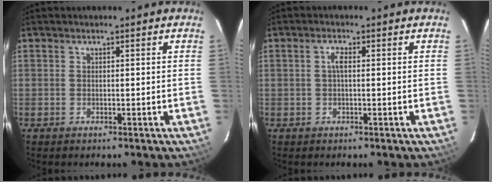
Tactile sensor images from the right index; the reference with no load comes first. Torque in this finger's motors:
{"motor_torque": [0.15, -0.08, 0.18, 0.04]}